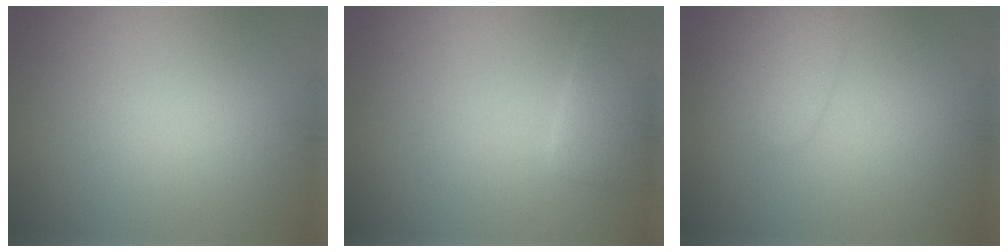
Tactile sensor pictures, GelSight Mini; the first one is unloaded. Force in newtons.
{"total": 2.9, "press": 2.9, "slide": 0.3}
{"total": 2.6, "press": 2.6, "slide": 0.0}